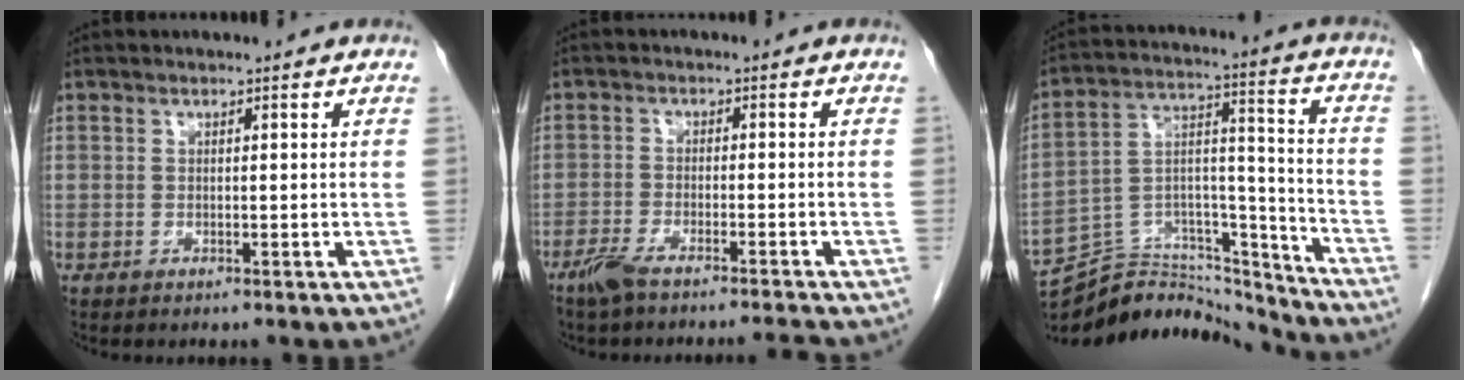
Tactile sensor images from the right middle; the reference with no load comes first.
{"total": 5.3, "force": [-4.6, -0.4, 2.6], "torque": [-0.049, -0.008, -0.084]}
{"total": 18.7, "force": [-18.1, 3.8, 3.1], "torque": [-0.062, 0.050, -0.291]}